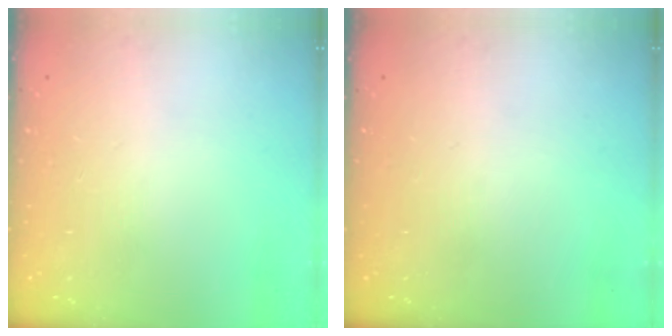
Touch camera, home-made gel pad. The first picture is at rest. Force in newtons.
{"total": 0.0}